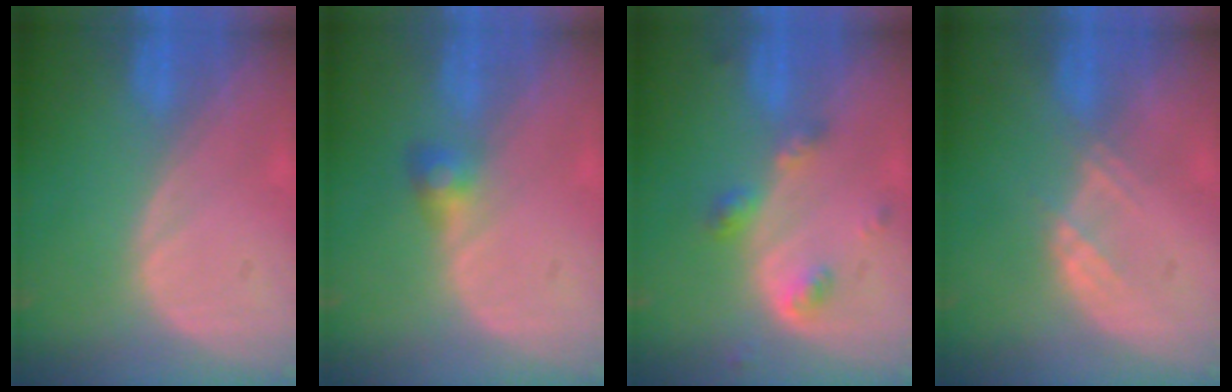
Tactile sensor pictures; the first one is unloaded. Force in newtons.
{"total": 2.5, "press": 2.5, "slide": 0.2}
{"total": 4.6, "press": 4.2, "slide": 2.0}
{"total": 2.3, "press": 2.1, "slide": 0.7}